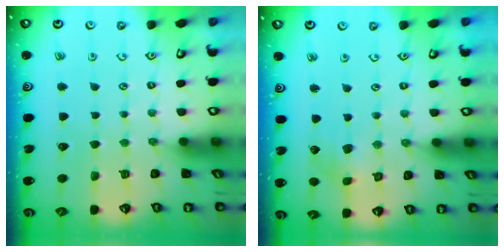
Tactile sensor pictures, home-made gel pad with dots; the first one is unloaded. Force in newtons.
{"total": 3.0, "press": 2.9, "slide": 0.3}